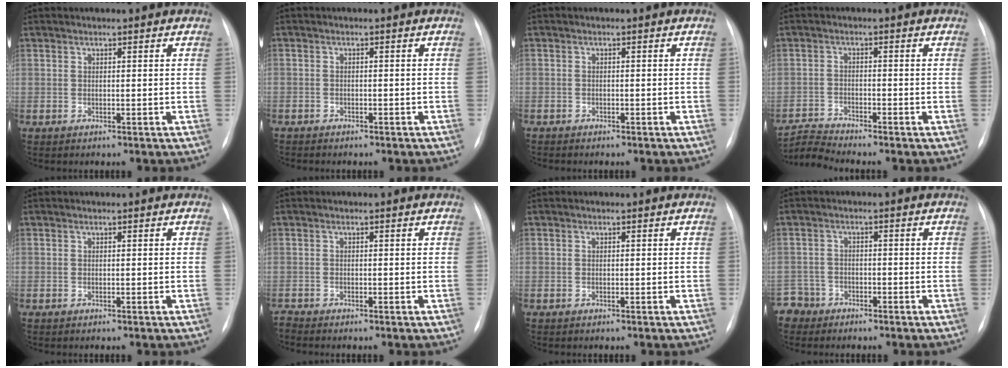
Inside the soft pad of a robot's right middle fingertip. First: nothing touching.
{"total": 3.0, "force": [-2.4, 1.4, 1.0], "torque": [-0.017, 0.001, -0.027]}
{"total": 1.9, "force": [-1.6, 0.8, 0.6], "torque": [-0.010, 0.002, -0.020]}
{"total": 4.0, "force": [-3.6, -1.4, -0.7], "torque": [0.000, -0.012, -0.069]}
{"total": 0.0}
{"total": 0.8, "force": [-0.8, -0.1, -0.2], "torque": [0.001, -0.004, -0.015]}
{"total": 0.0}
{"total": 3.7, "force": [-2.8, 2.2, -1.1], "torque": [0.022, 0.006, -0.060]}